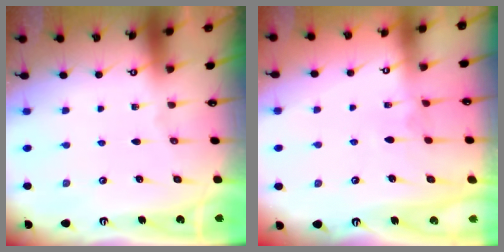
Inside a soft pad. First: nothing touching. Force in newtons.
{"total": 2.4, "press": 2.3, "slide": 0.6}